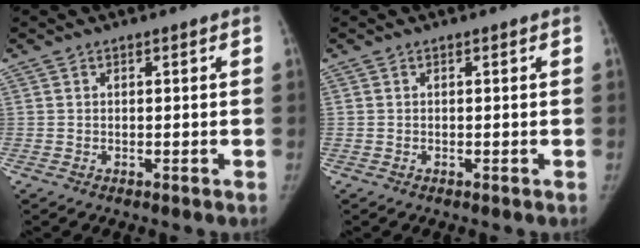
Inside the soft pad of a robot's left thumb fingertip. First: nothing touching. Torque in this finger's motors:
{"motor_torque": [0.13, -0.03, -0.22, 0.06, 0.05]}